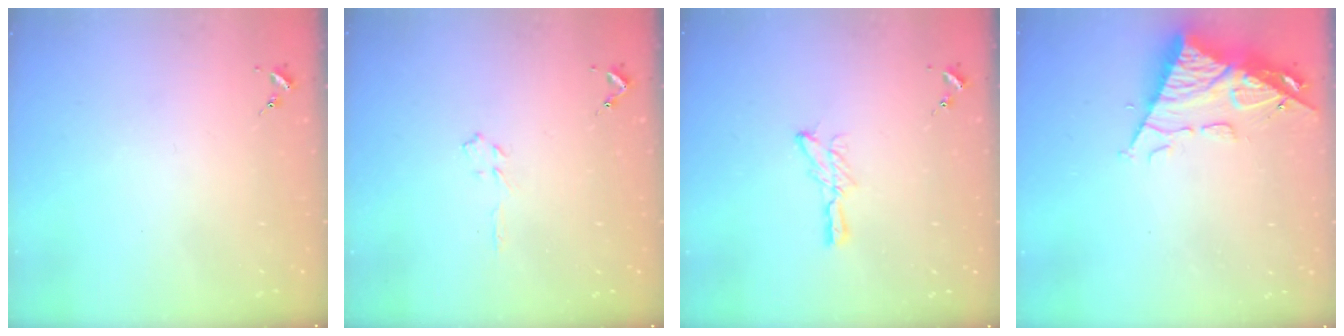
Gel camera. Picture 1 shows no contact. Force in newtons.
{"total": 3.2, "press": 3.1, "slide": 0.4}
{"total": 6.1, "press": 6.0, "slide": 0.7}
{"total": 13.0, "press": 12.9, "slide": 1.4}